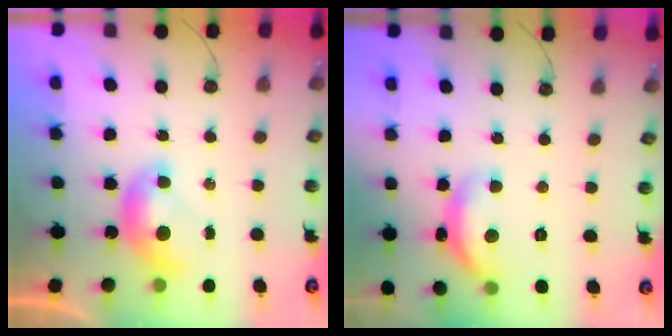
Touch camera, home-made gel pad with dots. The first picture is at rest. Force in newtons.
{"total": 6.6, "press": 6.6, "slide": 0.7}